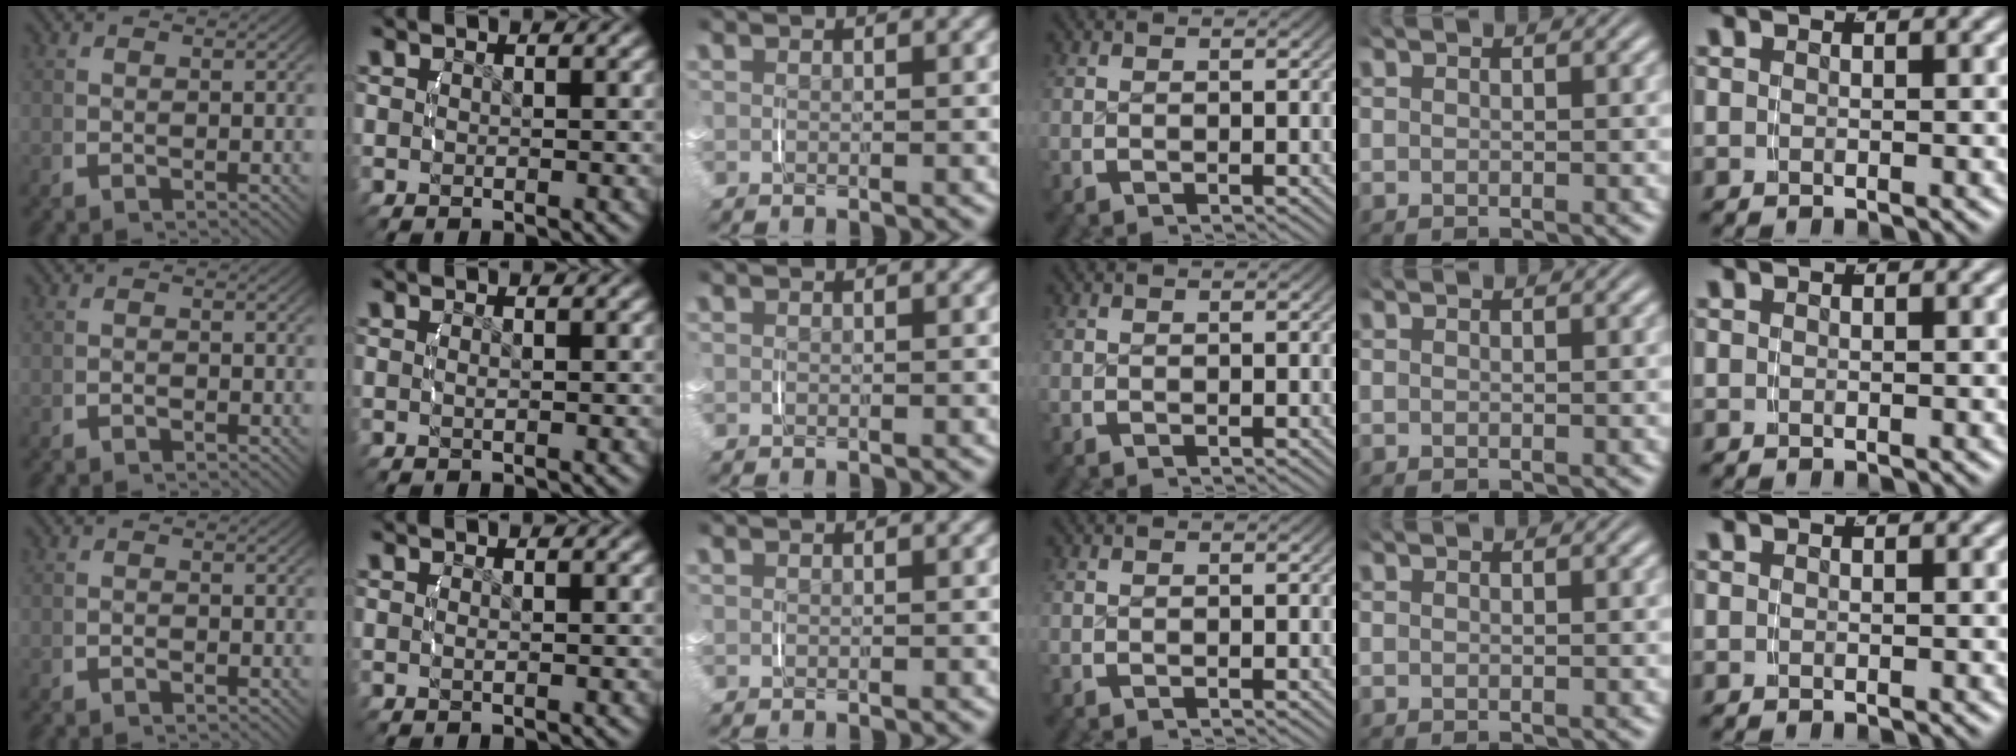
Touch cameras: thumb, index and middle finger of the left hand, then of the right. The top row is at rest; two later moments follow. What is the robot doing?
{"motion": "lift_and_place", "object": "small bumper sticker"}